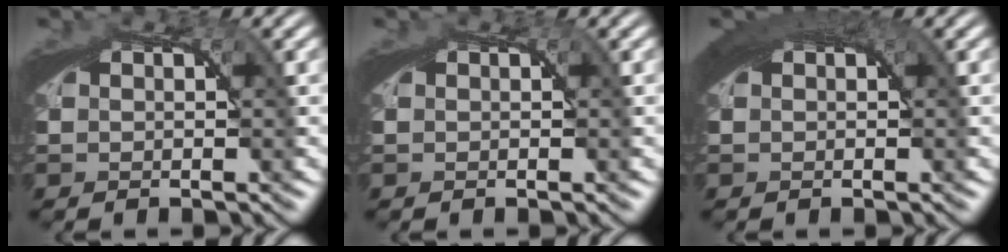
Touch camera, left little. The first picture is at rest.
{"total": 0.0}
{"total": 3.2, "force": [1.5, 0.9, 2.7], "torque": [-0.030, 0.015, 0.018]}